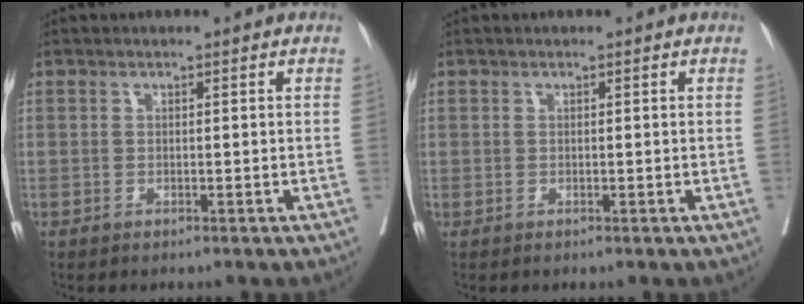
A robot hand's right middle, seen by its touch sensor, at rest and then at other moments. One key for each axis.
{"total": 0.0}